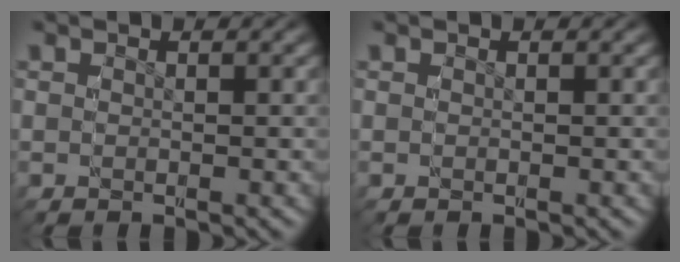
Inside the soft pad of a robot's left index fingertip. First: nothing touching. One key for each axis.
{"total": 0.0}